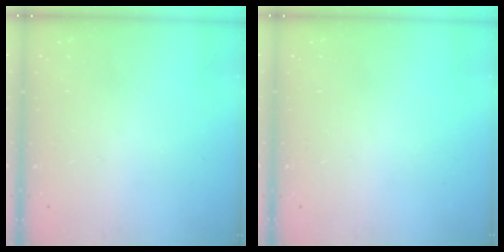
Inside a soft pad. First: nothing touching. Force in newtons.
{"total": 0.0}